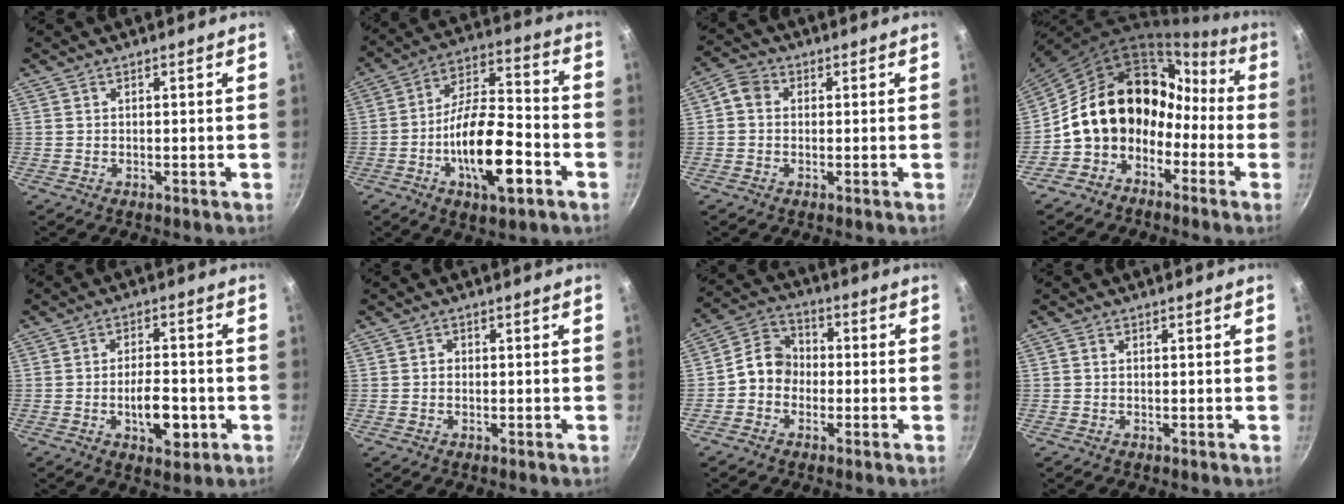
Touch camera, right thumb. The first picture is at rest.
{"total": 17.4, "force": [-6.1, 7.1, 14.7], "torque": [-0.236, 0.043, -0.110]}
{"total": 3.7, "force": [0.2, 3.2, 1.9], "torque": [-0.032, 0.009, -0.011]}
{"total": 17.5, "force": [-4.1, 13.9, 9.9], "torque": [-0.130, 0.079, -0.077]}
{"total": 8.6, "force": [-2.4, 4.1, 7.1], "torque": [-0.092, 0.013, -0.036]}
{"total": 0.8, "force": [-0.2, 0.7, 0.3], "torque": [-0.002, 0.003, -0.004]}
{"total": 7.2, "force": [-1.3, 6.1, 3.7], "torque": [-0.038, 0.027, -0.044]}
{"total": 0.5, "force": [0.0, 0.4, 0.3], "torque": [-0.005, 0.004, -0.001]}